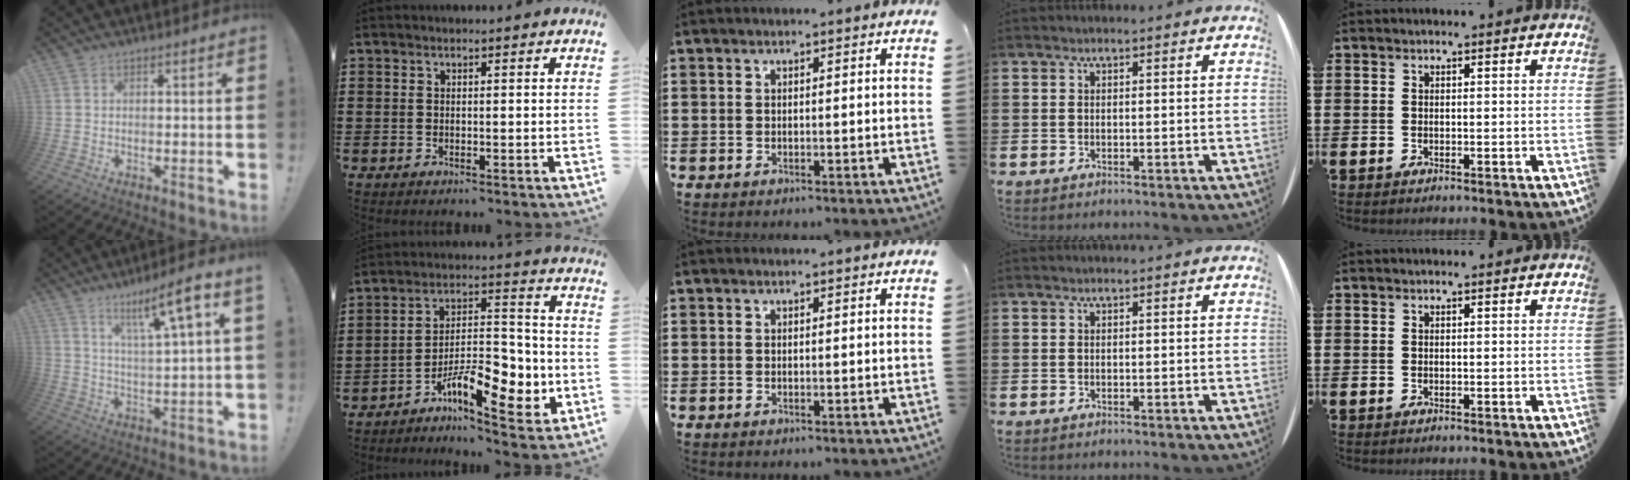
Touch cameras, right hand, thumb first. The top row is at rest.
{"thumb": {"total": 11.1, "force": [6.0, 0.3, 9.3], "torque": [-0.148, -0.033, 0.086]}, "index": {"total": 11.4, "force": [-5.7, 4.7, 8.7], "torque": [-0.141, 0.014, -0.098]}}